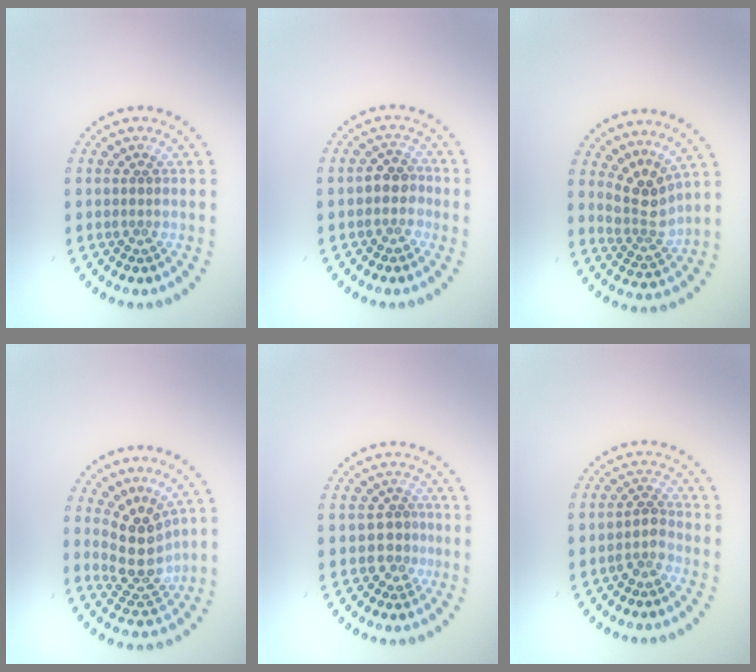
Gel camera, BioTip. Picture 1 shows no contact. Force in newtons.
{"total": 2.1, "press": 1.9, "slide": 0.9}
{"total": 3.1, "press": 2.4, "slide": 2.0}
{"total": 4.2, "press": 3.7, "slide": 2.1}
{"total": 1.8, "press": 1.5, "slide": 1.0}
{"total": 1.8, "press": 1.4, "slide": 1.1}